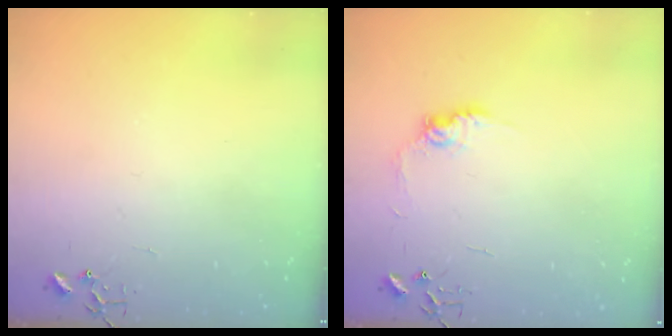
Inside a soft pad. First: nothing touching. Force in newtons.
{"total": 8.6, "press": 8.6, "slide": 0.4}